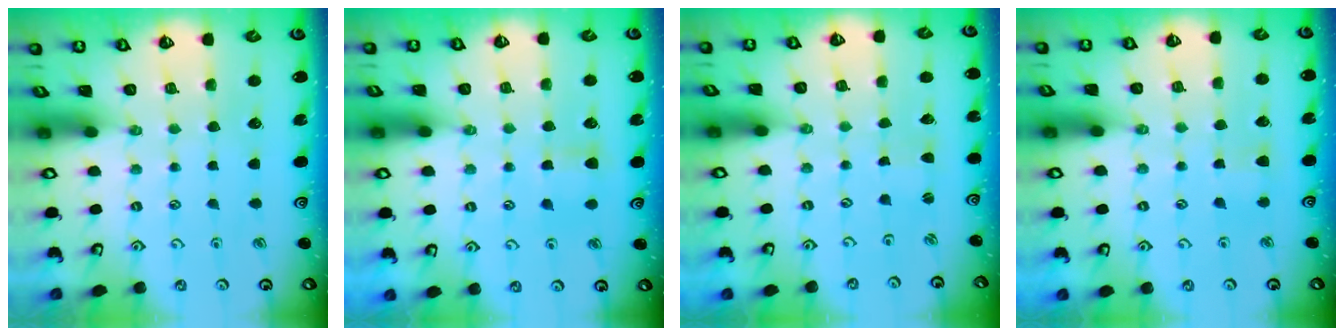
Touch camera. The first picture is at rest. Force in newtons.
{"total": 5.7, "press": 5.7, "slide": 0.8}
{"total": 0.0}
{"total": 3.6, "press": 3.5, "slide": 0.5}